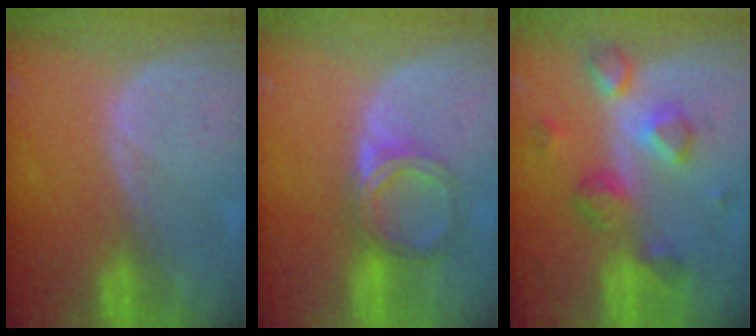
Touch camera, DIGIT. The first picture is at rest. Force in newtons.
{"total": 5.3, "press": 4.9, "slide": 1.9}
{"total": 7.9, "press": 7.1, "slide": 3.5}